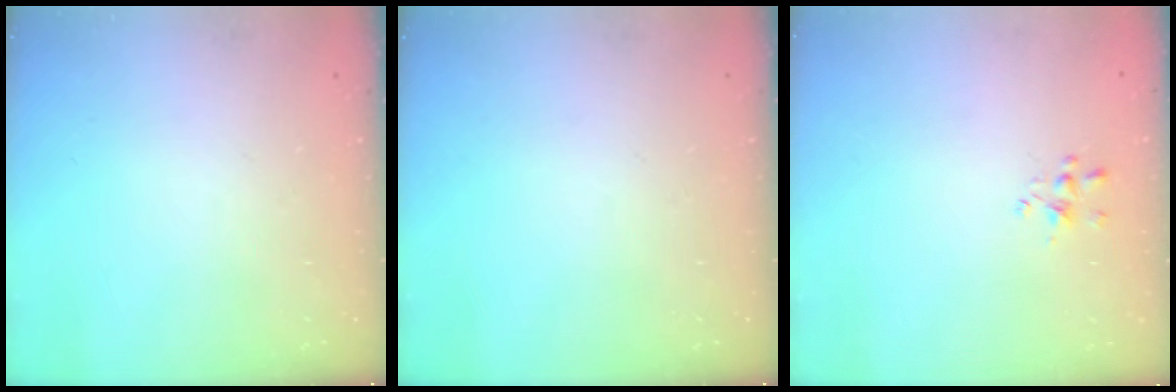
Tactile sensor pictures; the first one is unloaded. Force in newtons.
{"total": 0.0}
{"total": 1.6, "press": 1.5, "slide": 0.5}